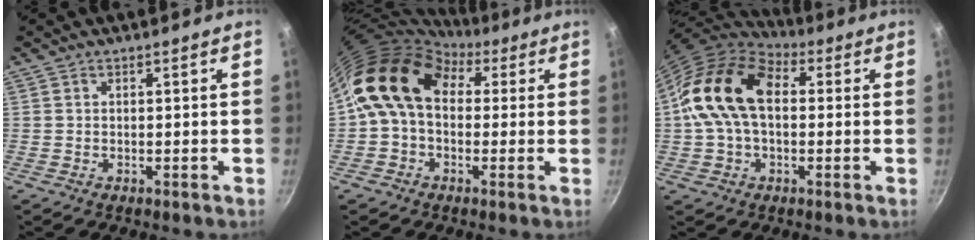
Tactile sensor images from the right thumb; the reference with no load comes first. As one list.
[{"total": 14.0, "force": [3.4, 10.1, 9.1], "torque": [-0.129, 0.019, 0.037]}, {"total": 16.9, "force": [1.7, 11.1, 12.6], "torque": [-0.211, 0.033, 0.013]}]